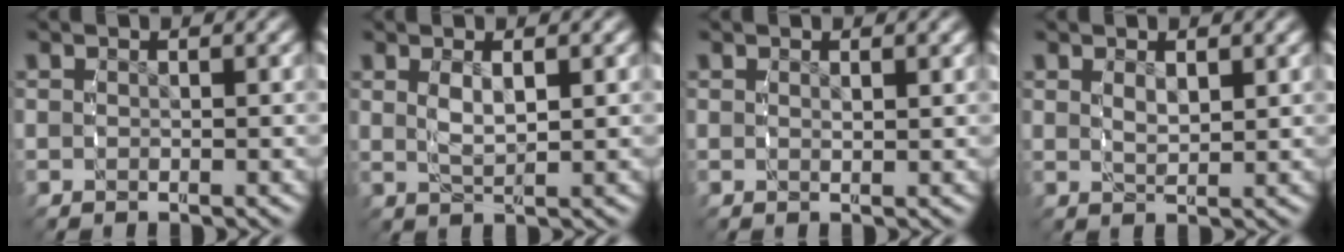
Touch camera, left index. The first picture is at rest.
{"total": 2.4, "force": [0.6, 0.4, 2.3], "torque": [-0.048, -0.010, 0.023]}
{"total": 0.7, "force": [0.5, -0.4, 0.2], "torque": [-0.004, -0.006, 0.012]}
{"total": 1.5, "force": [0.8, 0.1, 1.2], "torque": [-0.019, -0.014, 0.026]}